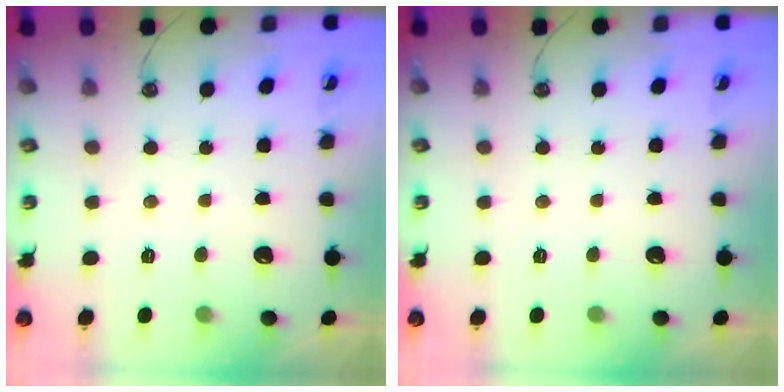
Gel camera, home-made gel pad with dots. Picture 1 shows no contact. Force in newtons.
{"total": 0.0}